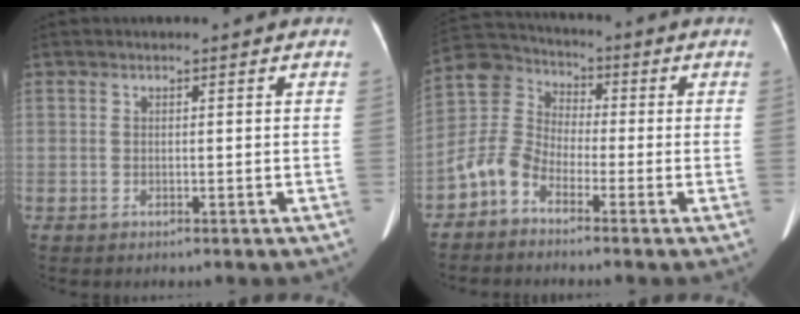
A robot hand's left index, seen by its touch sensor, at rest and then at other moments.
{"total": 6.5, "force": [-3.6, 4.6, 2.8], "torque": [-0.083, 0.017, -0.085]}